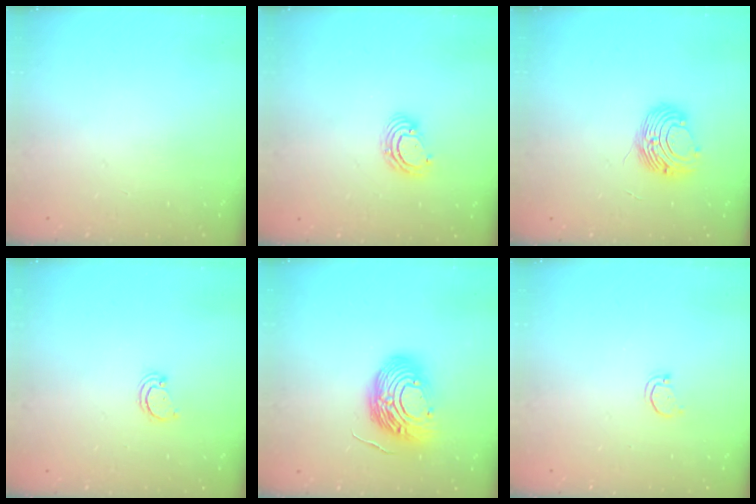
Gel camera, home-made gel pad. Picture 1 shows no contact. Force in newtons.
{"total": 5.2, "press": 5.2, "slide": 0.3}
{"total": 11.4, "press": 11.3, "slide": 1.1}
{"total": 2.2, "press": 2.2, "slide": 0.1}
{"total": 14.0, "press": 13.8, "slide": 2.2}
{"total": 1.8, "press": 1.8, "slide": 0.1}